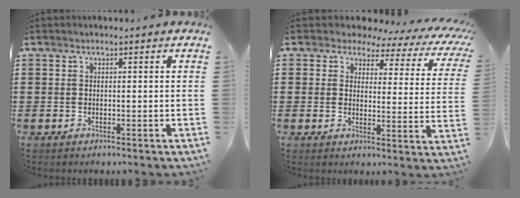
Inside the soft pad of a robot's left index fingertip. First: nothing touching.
{"total": 3.4, "force": [2.5, 2.1, 1.1], "torque": [-0.033, -0.014, 0.036]}